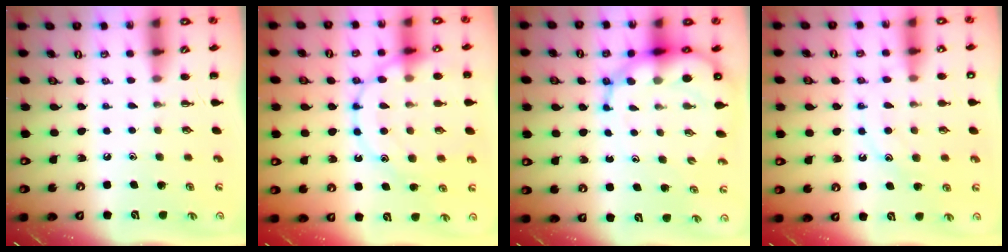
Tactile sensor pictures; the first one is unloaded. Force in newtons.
{"total": 19.5, "press": 19.4, "slide": 1.7}
{"total": 12.6, "press": 12.0, "slide": 3.6}
{"total": 13.0, "press": 13.0, "slide": 0.9}